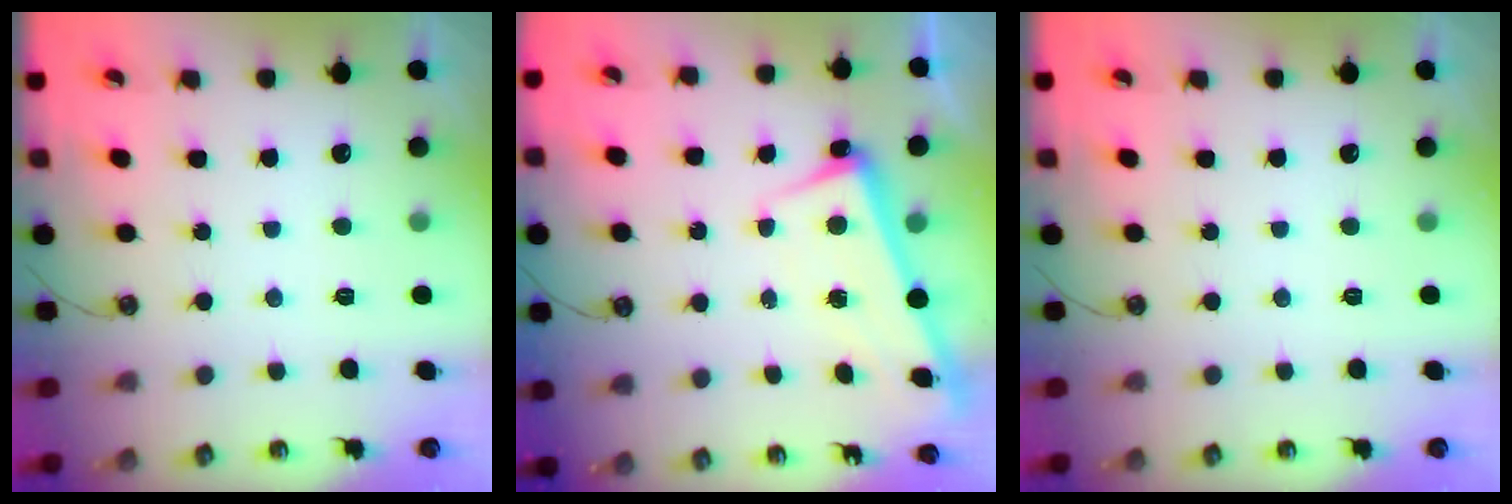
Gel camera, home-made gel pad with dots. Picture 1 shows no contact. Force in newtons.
{"total": 2.3, "press": 2.2, "slide": 0.8}
{"total": 0.0}